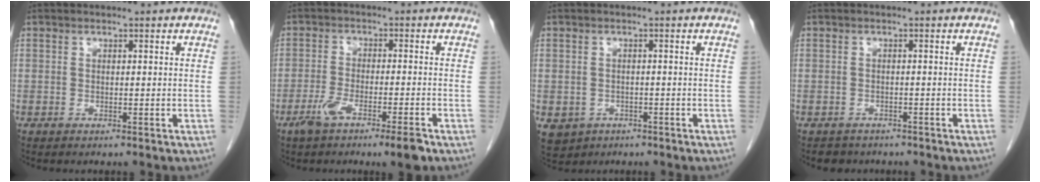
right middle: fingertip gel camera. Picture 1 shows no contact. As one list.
[{"total": 6.8, "force": [-4.3, 0.5, 5.2], "torque": [-0.093, -0.010, -0.074]}, {"total": 5.3, "force": [-2.6, 4.4, 1.3], "torque": [-0.030, -0.001, -0.033]}, {"total": 3.0, "force": [-2.6, 1.6, 0.1], "torque": [-0.013, 0.001, -0.034]}]